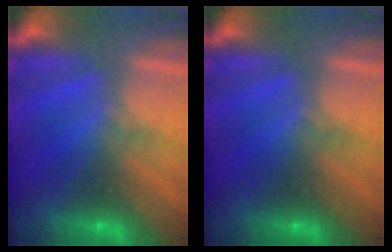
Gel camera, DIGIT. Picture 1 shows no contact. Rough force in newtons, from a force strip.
{"total": 0.0}